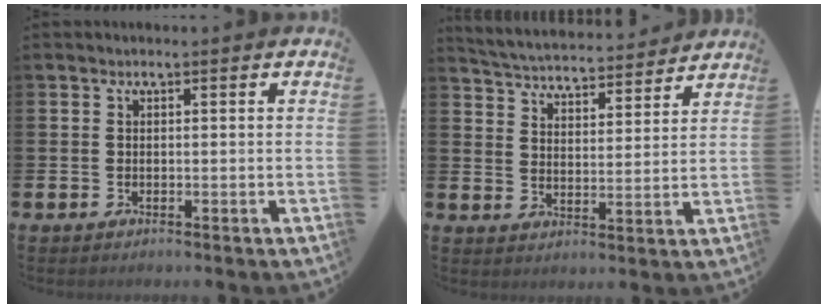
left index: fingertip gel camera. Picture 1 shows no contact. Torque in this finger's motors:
{"motor_torque": [0.90, -1.24, 0.47, 0.10]}